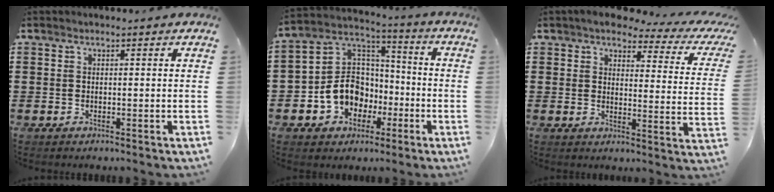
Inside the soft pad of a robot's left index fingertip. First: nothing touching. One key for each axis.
{"total": 10.0, "fx": -3.9, "fy": 8.7, "fz": 3.1, "tx": -0.102, "ty": 0.019, "tz": -0.074}
{"total": 4.7, "fx": 3.9, "fy": 1.0, "fz": 2.4, "tx": -0.058, "ty": -0.020, "tz": 0.061}